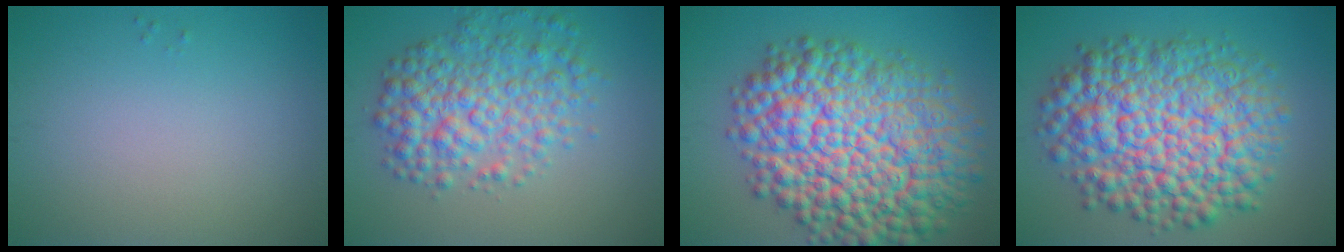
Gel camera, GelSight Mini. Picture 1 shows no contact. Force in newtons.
{"total": 6.3, "press": 6.3, "slide": 0.1}
{"total": 15.8, "press": 15.8, "slide": 0.5}
{"total": 12.8, "press": 12.8, "slide": 0.3}